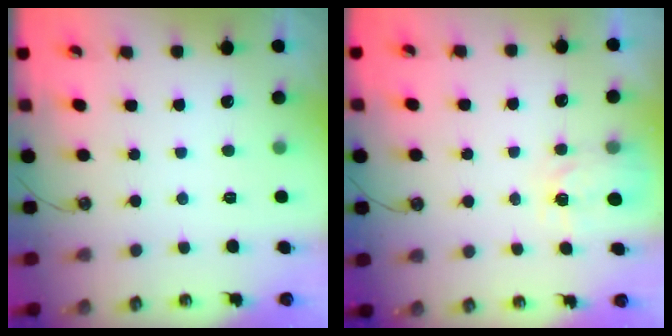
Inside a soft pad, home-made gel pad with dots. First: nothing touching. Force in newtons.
{"total": 5.3, "press": 5.2, "slide": 0.4}